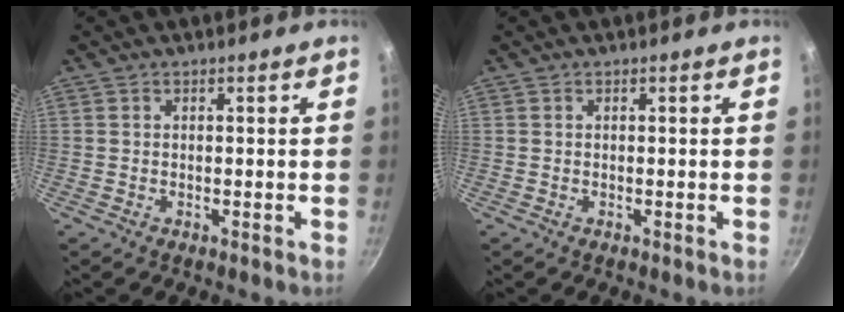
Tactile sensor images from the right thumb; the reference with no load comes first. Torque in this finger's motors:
{"motor_torque": [-0.05, 0.05, 0.00, 0.00, 0.00]}